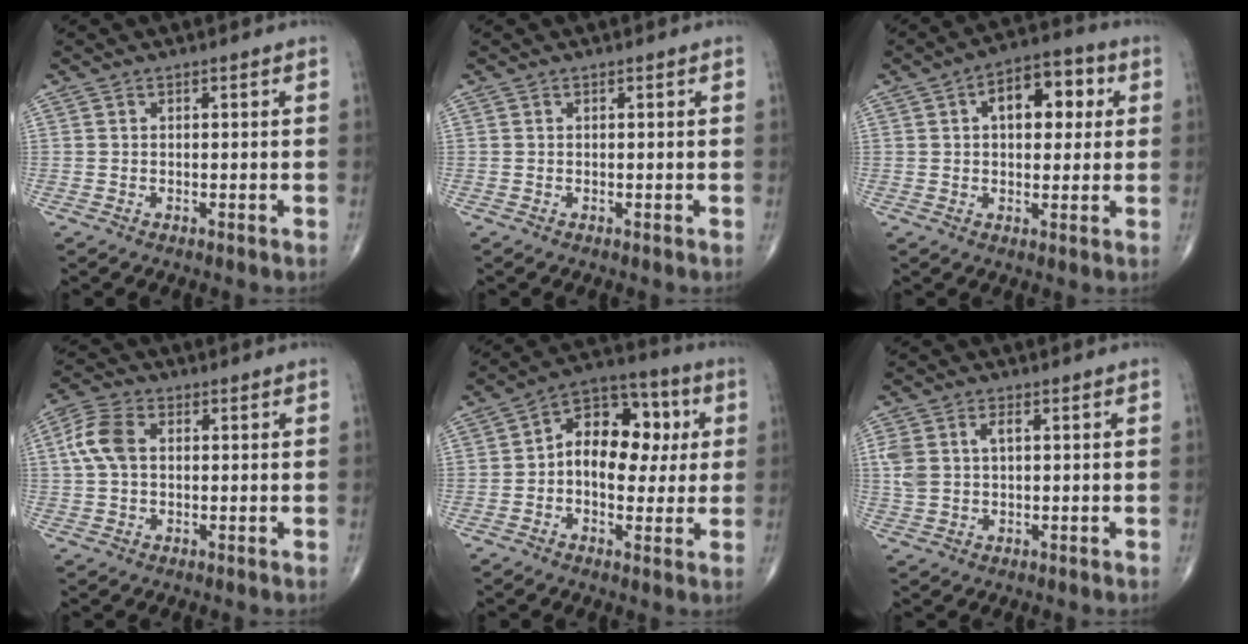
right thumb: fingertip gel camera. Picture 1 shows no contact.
{"total": 0.0}
{"total": 11.1, "force": [2.9, 6.4, 8.7], "torque": [-0.089, 0.017, 0.036]}
{"total": 6.9, "force": [1.0, 4.5, 5.2], "torque": [-0.116, 0.018, 0.015]}
{"total": 14.3, "force": [1.4, 9.5, 10.6], "torque": [-0.114, 0.029, 0.010]}
{"total": 5.6, "force": [1.2, 3.3, 4.4], "torque": [-0.107, 0.014, 0.028]}